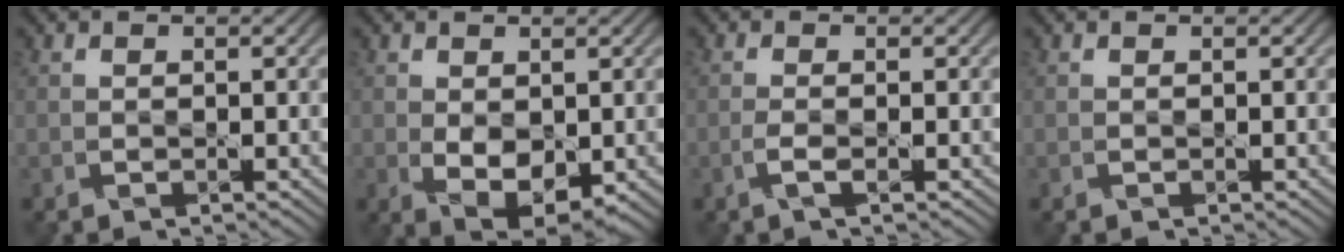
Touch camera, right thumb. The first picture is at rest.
{"total": 5.0, "force": [-0.3, 3.0, 4.0], "torque": [-0.082, -0.012, 0.002]}
{"total": 1.6, "force": [-0.7, 0.1, 1.4], "torque": [-0.038, 0.005, -0.019]}
{"total": 0.0}